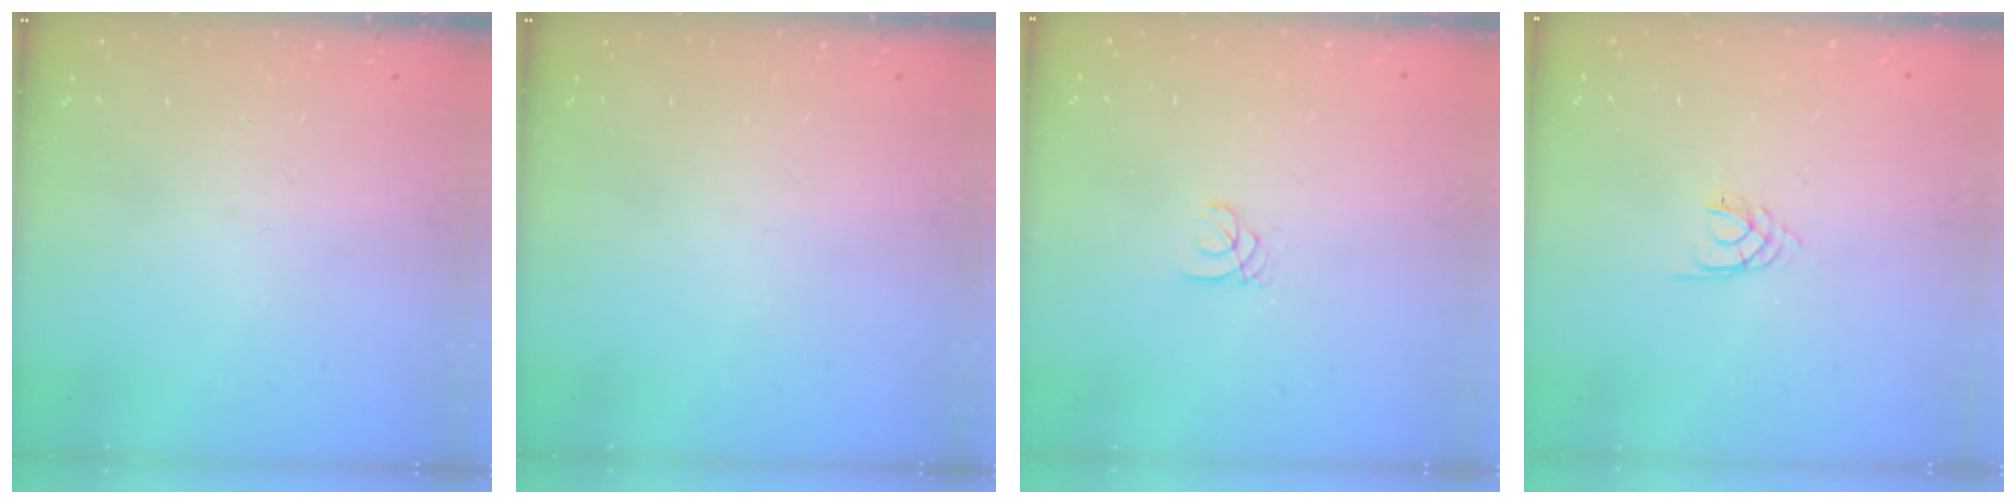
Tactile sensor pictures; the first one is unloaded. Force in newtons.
{"total": 0.0}
{"total": 1.4, "press": 1.4, "slide": 0.1}
{"total": 1.6, "press": 1.6, "slide": 0.3}